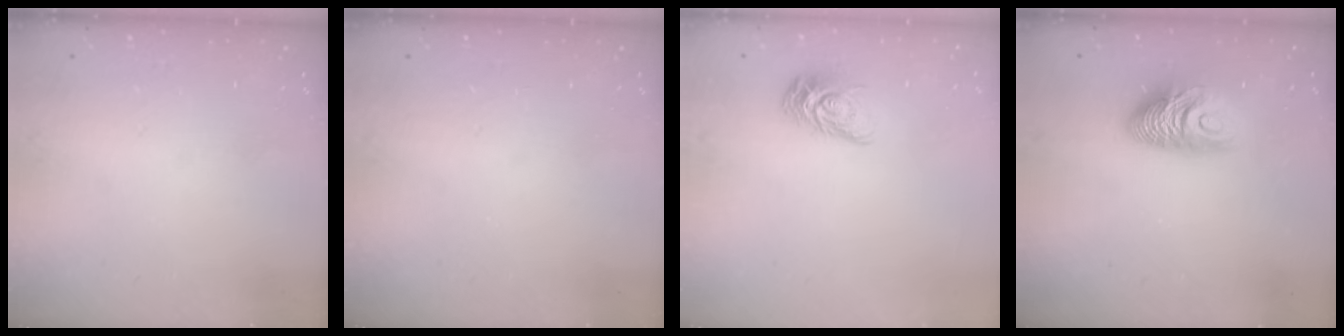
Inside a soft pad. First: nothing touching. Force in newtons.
{"total": 0.0}
{"total": 10.3, "press": 10.3, "slide": 0.5}
{"total": 10.7, "press": 10.6, "slide": 0.7}